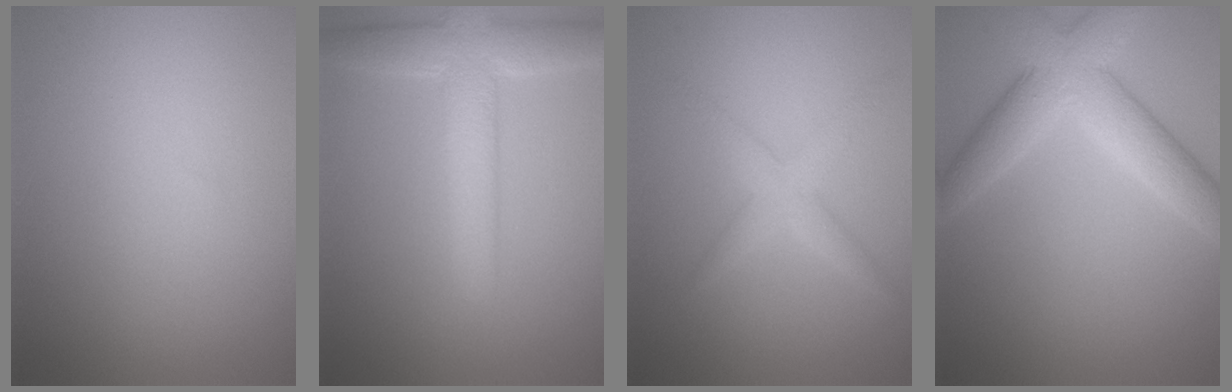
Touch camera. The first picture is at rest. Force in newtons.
{"total": 5.8, "press": 5.8, "slide": 0.2}
{"total": 2.3, "press": 2.3, "slide": 0.1}
{"total": 4.9, "press": 4.9, "slide": 0.3}